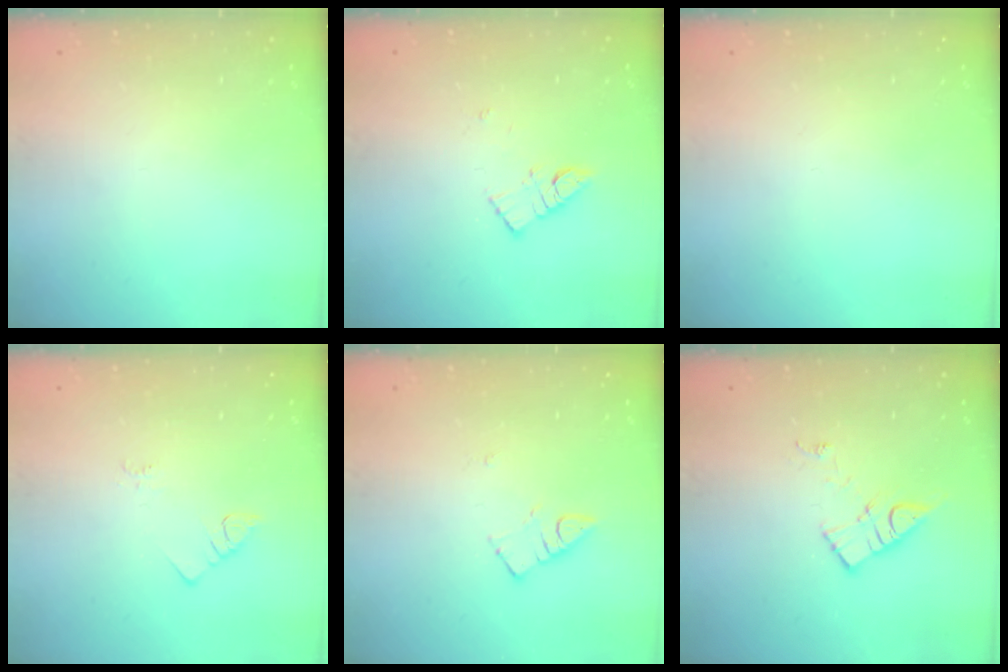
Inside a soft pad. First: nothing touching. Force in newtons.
{"total": 8.1, "press": 8.1, "slide": 0.4}
{"total": 0.0}
{"total": 2.3, "press": 2.3, "slide": 0.4}
{"total": 2.8, "press": 2.7, "slide": 0.3}
{"total": 9.4, "press": 9.4, "slide": 0.5}